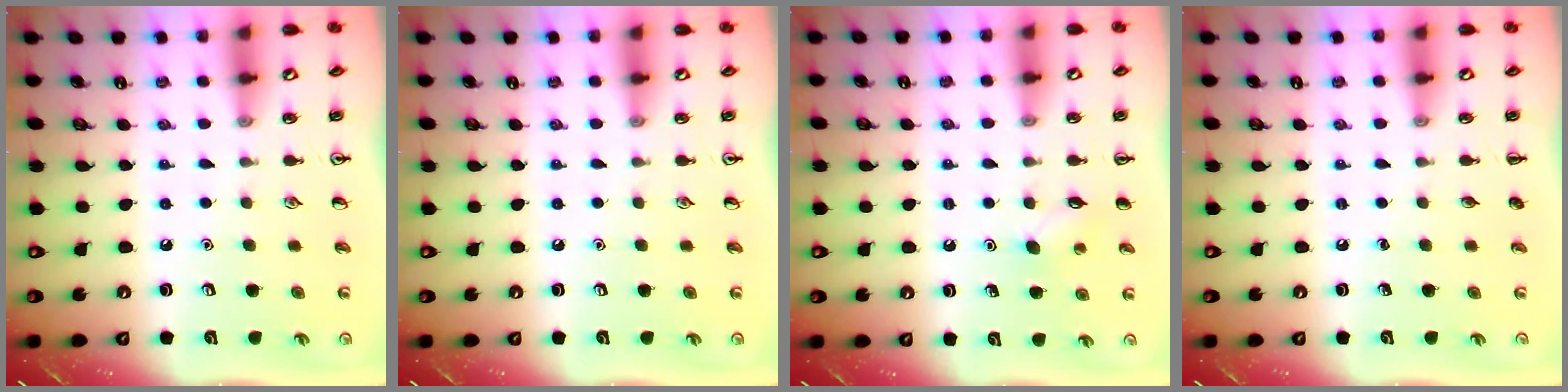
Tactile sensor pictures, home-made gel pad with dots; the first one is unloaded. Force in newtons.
{"total": 0.0}
{"total": 4.4, "press": 4.2, "slide": 1.2}
{"total": 0.0}